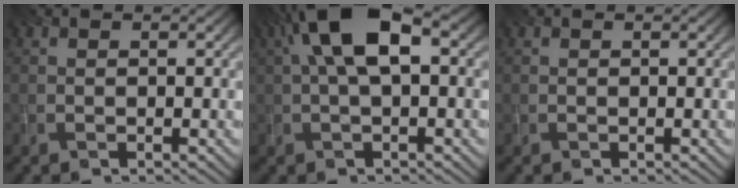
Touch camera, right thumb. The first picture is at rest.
{"total": 9.4, "force": [2.8, 3.8, 8.1], "torque": [-0.169, 0.024, 0.042]}
{"total": 0.0}